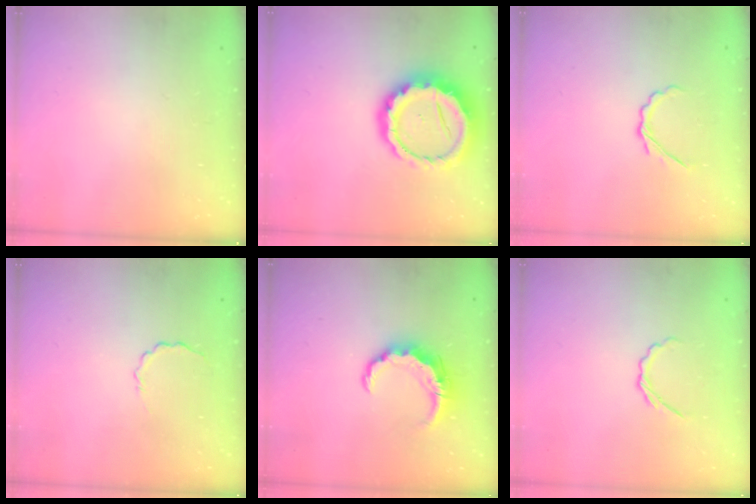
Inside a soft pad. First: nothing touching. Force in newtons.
{"total": 15.5, "press": 15.2, "slide": 2.7}
{"total": 4.0, "press": 3.9, "slide": 1.2}
{"total": 2.9, "press": 2.7, "slide": 0.9}
{"total": 7.1, "press": 7.1, "slide": 0.1}
{"total": 3.0, "press": 2.9, "slide": 0.9}